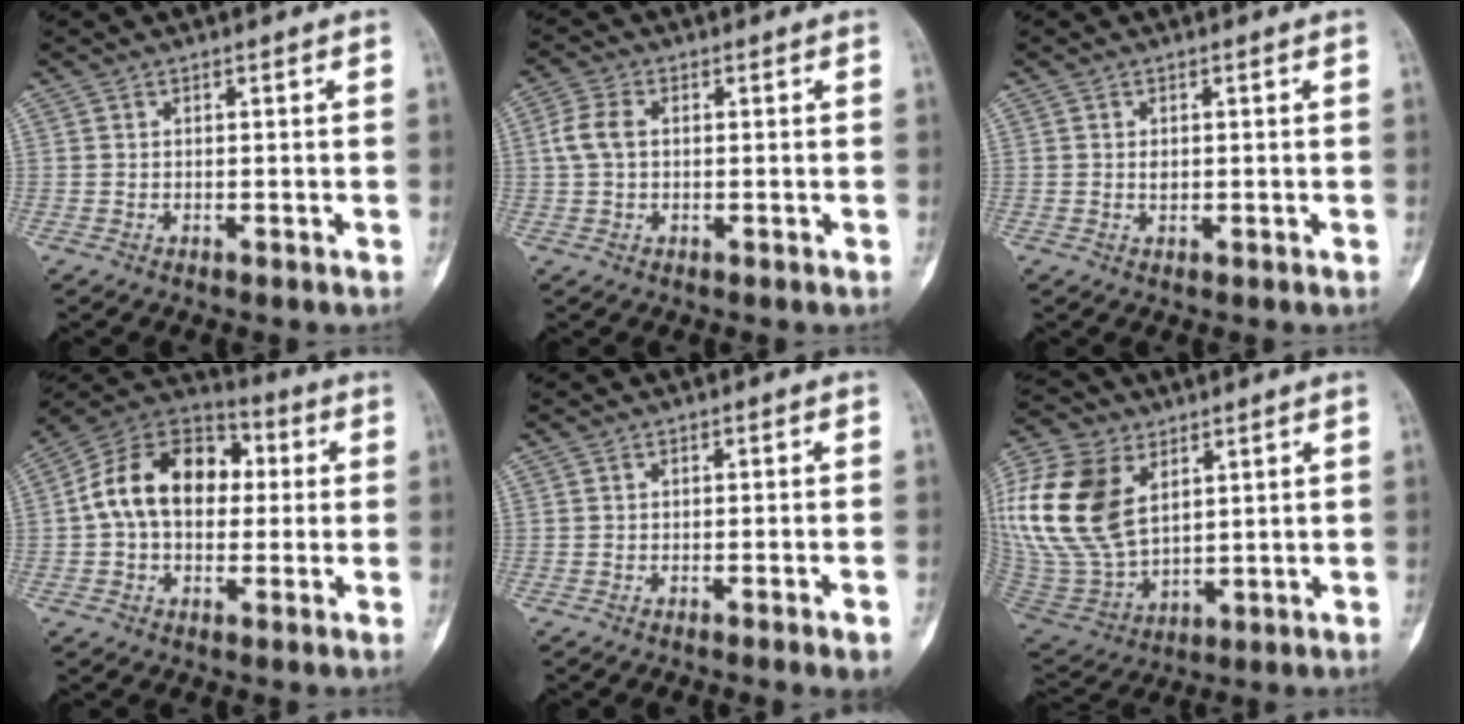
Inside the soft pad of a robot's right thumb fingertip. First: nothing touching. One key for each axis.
{"total": 4.6, "fx": 0.5, "fy": 3.0, "fz": 3.5, "tx": -0.084, "ty": 0.011, "tz": 0.005}
{"total": 1.1, "fx": 0.2, "fy": 0.8, "fz": 0.7, "tx": -0.005, "ty": -0.002, "tz": 0.006}
{"total": 16.7, "fx": 1.5, "fy": 11.5, "fz": 12.0, "tx": -0.178, "ty": 0.039, "tz": 0.012}
{"total": 3.1, "fx": -1.9, "fy": -0.3, "fz": 2.5, "tx": -0.038, "ty": 0.002, "tz": -0.027}
{"total": 23.4, "fx": 7.4, "fy": 15.0, "fz": 16.4, "tx": -0.369, "ty": -0.016, "tz": 0.149}